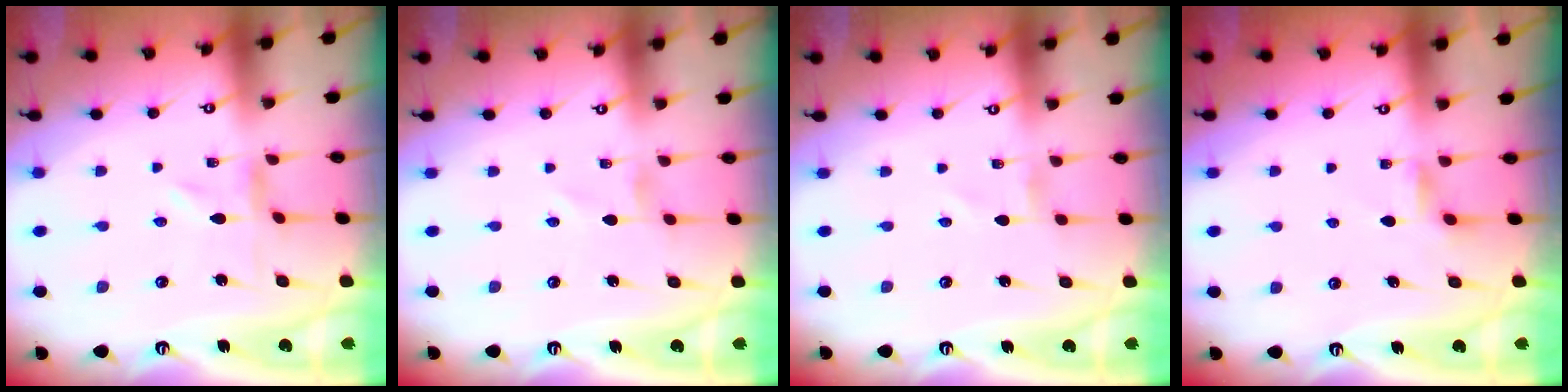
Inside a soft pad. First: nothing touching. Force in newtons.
{"total": 0.0}
{"total": 0.0}
{"total": 2.2, "press": 2.2, "slide": 0.4}